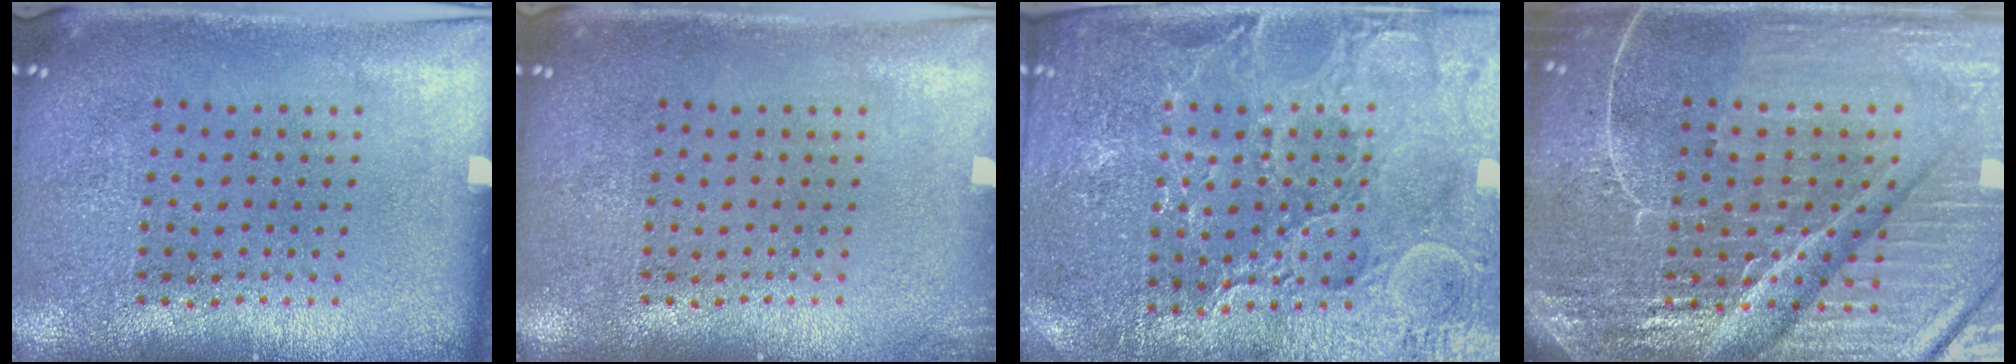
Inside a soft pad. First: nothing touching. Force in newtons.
{"total": 0.7, "press": 0.7, "slide": 0.1}
{"total": 4.2, "press": 4.0, "slide": 1.1}
{"total": 6.6, "press": 5.8, "slide": 3.1}